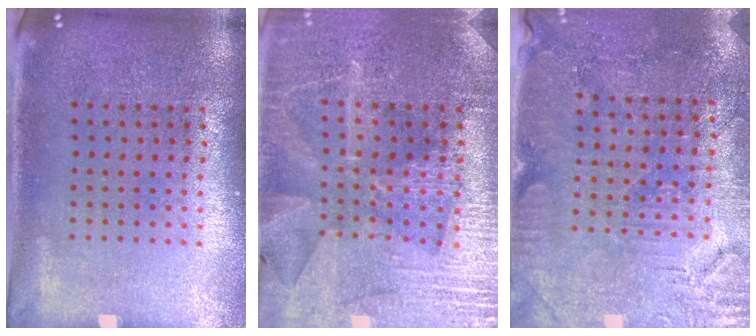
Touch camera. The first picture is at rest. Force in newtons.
{"total": 3.3, "press": 3.3, "slide": 0.7}
{"total": 3.0, "press": 2.9, "slide": 0.6}